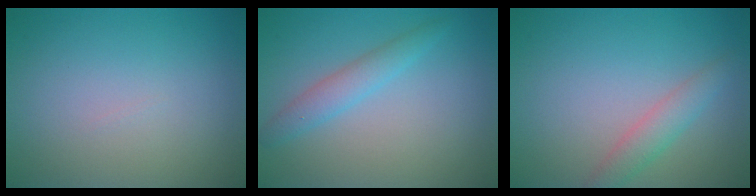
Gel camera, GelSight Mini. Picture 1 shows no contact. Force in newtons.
{"total": 2.2, "press": 2.2, "slide": 0.3}
{"total": 2.2, "press": 2.2, "slide": 0.1}